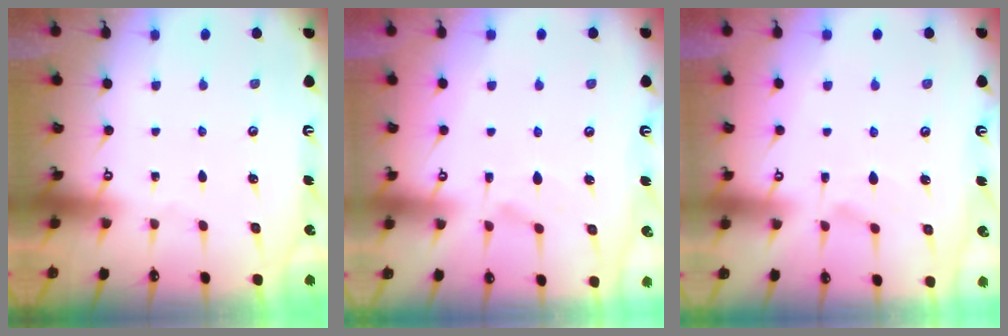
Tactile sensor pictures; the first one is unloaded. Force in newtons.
{"total": 1.7, "press": 1.2, "slide": 1.2}
{"total": 2.0, "press": 1.6, "slide": 1.2}